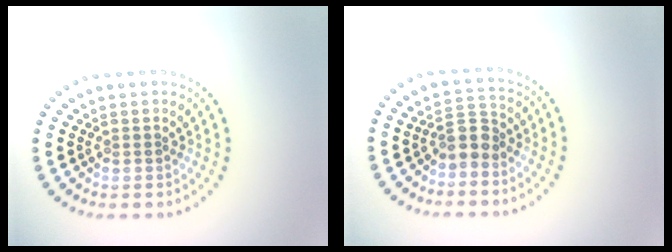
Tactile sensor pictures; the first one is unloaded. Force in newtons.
{"total": 2.2, "press": 1.8, "slide": 1.3}